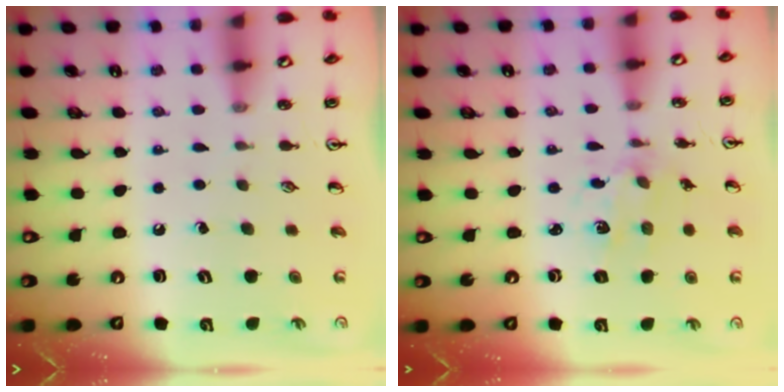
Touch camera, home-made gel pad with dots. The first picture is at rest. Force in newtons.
{"total": 1.8, "press": 1.8, "slide": 0.3}